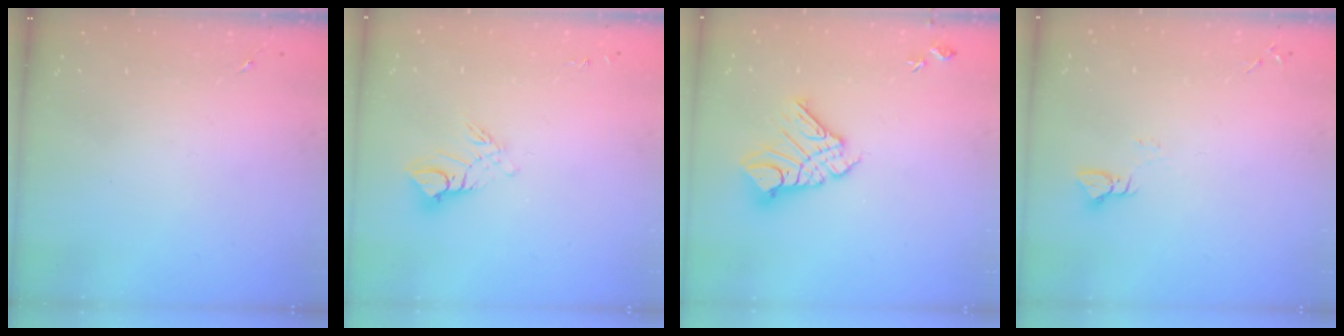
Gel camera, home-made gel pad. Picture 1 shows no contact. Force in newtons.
{"total": 10.0, "press": 9.9, "slide": 1.0}
{"total": 14.1, "press": 14.1, "slide": 1.4}
{"total": 3.0, "press": 3.0, "slide": 0.3}